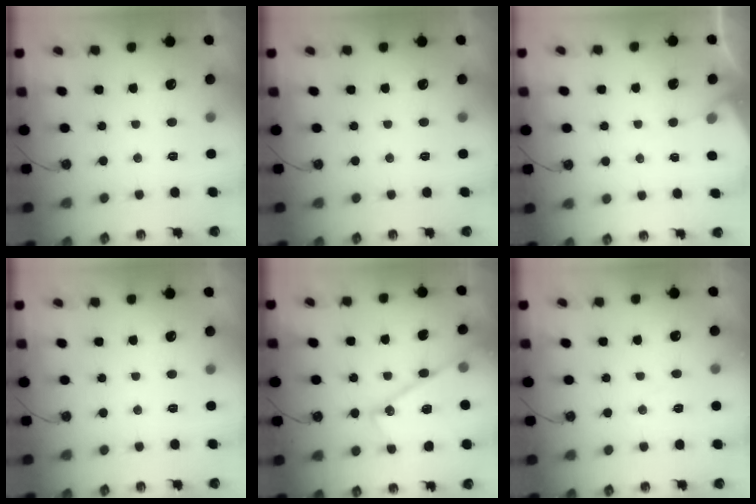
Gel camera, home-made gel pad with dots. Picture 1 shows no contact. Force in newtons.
{"total": 0.0}
{"total": 3.4, "press": 3.4, "slide": 0.6}
{"total": 0.0}
{"total": 16.6, "press": 16.6, "slide": 0.8}
{"total": 4.9, "press": 4.9, "slide": 0.6}